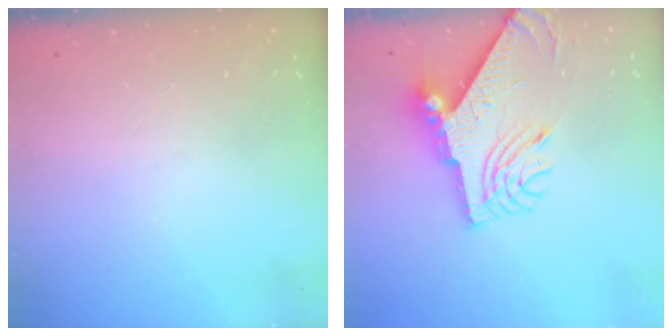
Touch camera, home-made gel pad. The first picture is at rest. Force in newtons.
{"total": 12.3, "press": 12.2, "slide": 1.2}